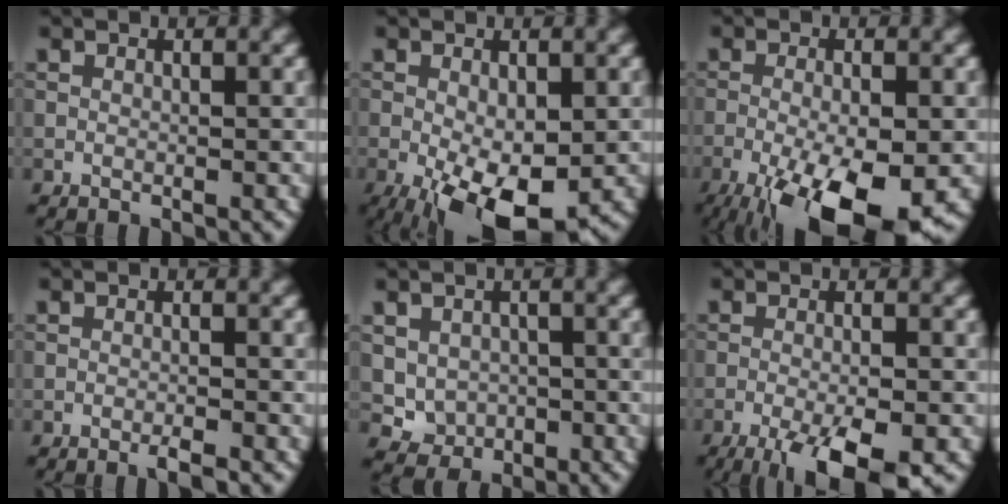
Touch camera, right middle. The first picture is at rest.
{"total": 8.7, "force": [-3.0, 3.7, 7.2], "torque": [-0.133, -0.025, -0.037]}
{"total": 12.2, "force": [-5.8, 3.9, 10.0], "torque": [-0.162, -0.024, -0.096]}
{"total": 1.3, "force": [-0.9, 0.1, 0.9], "torque": [-0.011, -0.001, -0.019]}
{"total": 3.1, "force": [-0.2, 2.7, 1.5], "torque": [-0.025, -0.012, 0.005]}
{"total": 7.7, "force": [-4.5, 1.9, 5.9], "torque": [-0.097, -0.014, -0.075]}